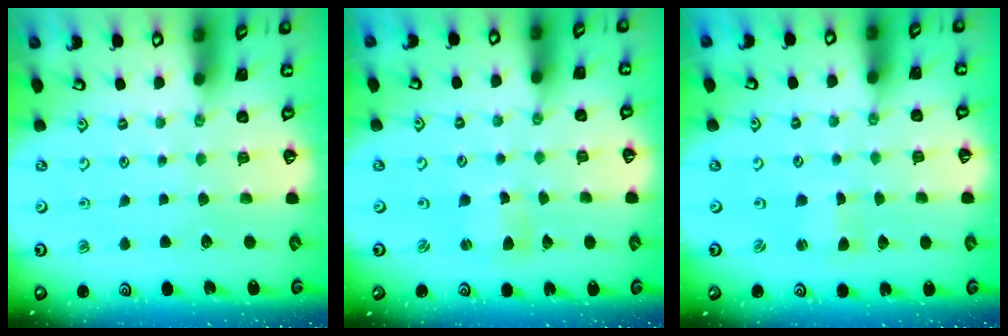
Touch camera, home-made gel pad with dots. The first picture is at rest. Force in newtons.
{"total": 1.8, "press": 1.8, "slide": 0.2}
{"total": 1.3, "press": 1.3, "slide": 0.1}